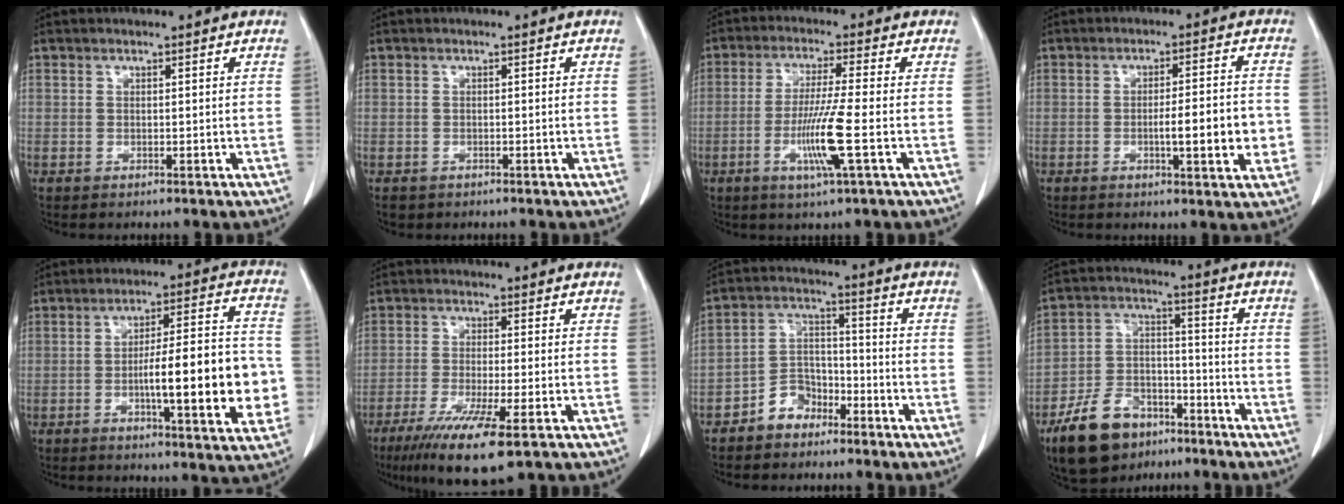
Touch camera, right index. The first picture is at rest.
{"total": 1.6, "force": [-1.0, 1.2, 0.2], "torque": [-0.011, 0.001, -0.010]}
{"total": 8.3, "force": [-2.4, -1.0, 7.9], "torque": [-0.154, -0.016, -0.049]}
{"total": 8.1, "force": [-1.6, 1.1, 7.8], "torque": [-0.112, 0.001, -0.022]}
{"total": 16.3, "force": [-3.0, 2.7, 15.8], "torque": [-0.225, 0.014, -0.039]}
{"total": 10.6, "force": [-6.1, 0.8, 8.6], "torque": [-0.152, -0.030, -0.099]}
{"total": 6.4, "force": [-4.2, 4.4, 1.8], "torque": [-0.035, 0.019, -0.074]}
{"total": 12.4, "force": [-8.4, 7.0, 5.9], "torque": [-0.122, 0.004, -0.144]}